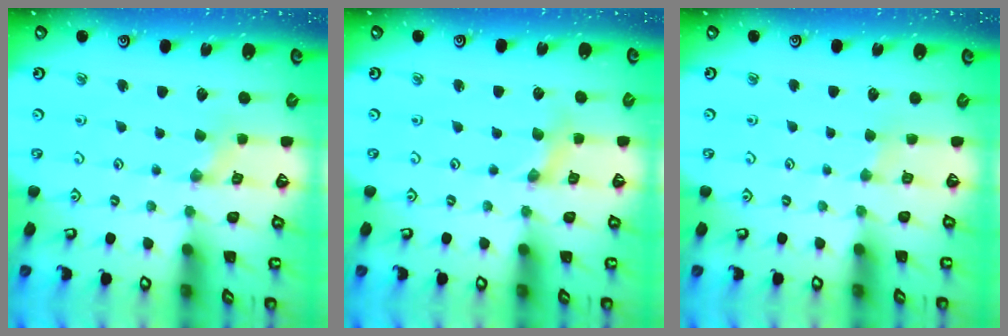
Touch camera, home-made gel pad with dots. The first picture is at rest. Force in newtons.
{"total": 1.5, "press": 1.5, "slide": 0.1}
{"total": 1.6, "press": 1.6, "slide": 0.3}